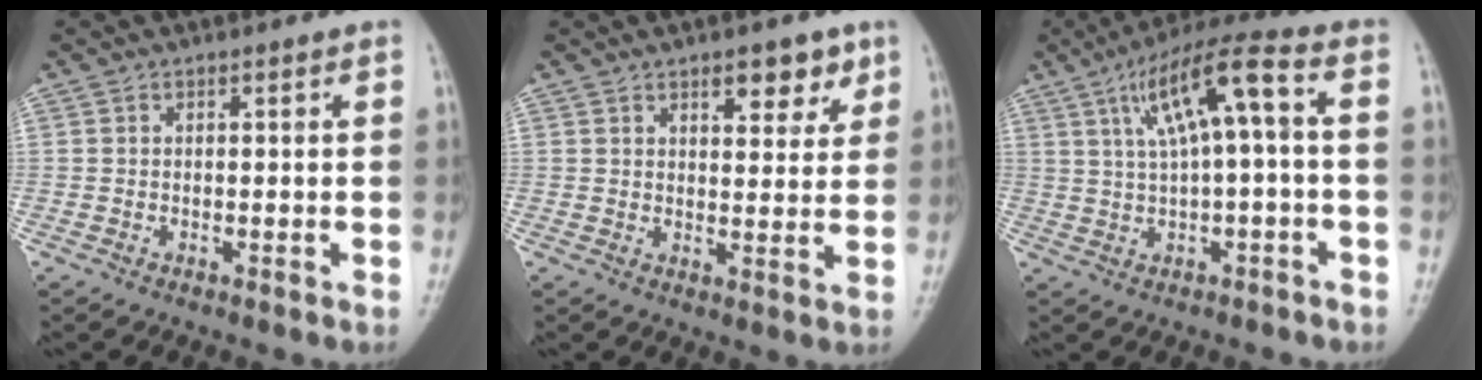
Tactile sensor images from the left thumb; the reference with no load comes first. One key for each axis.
{"total": 6.5, "fx": 3.8, "fy": 3.0, "fz": 4.3, "tx": -0.029, "ty": -0.019, "tz": 0.051}
{"total": 11.8, "fx": 2.3, "fy": 2.5, "fz": 11.3, "tx": -0.204, "ty": 0.043, "tz": 0.037}